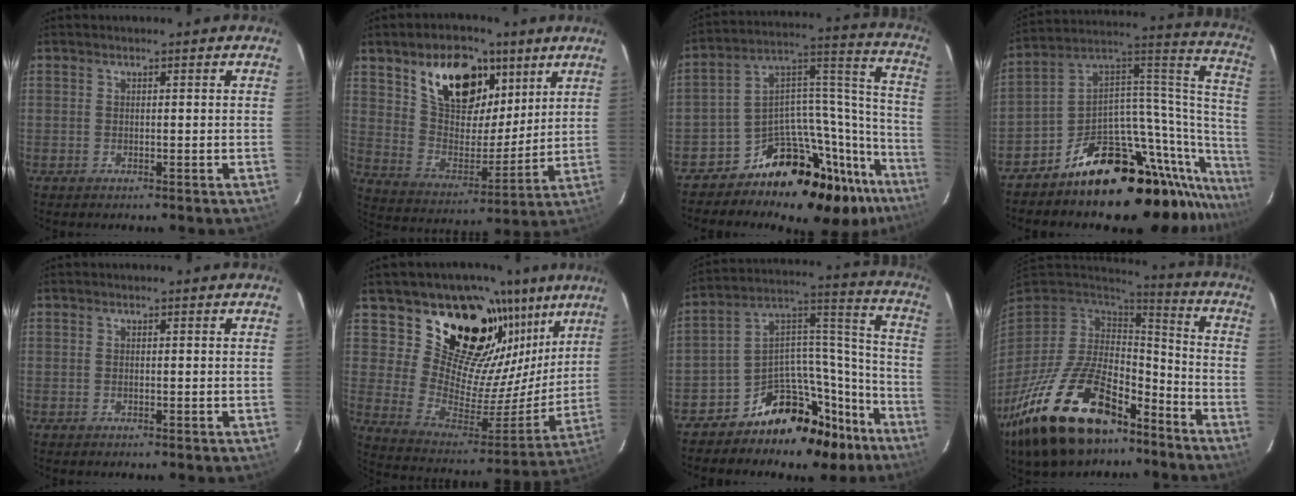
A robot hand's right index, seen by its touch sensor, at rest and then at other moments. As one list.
[{"total": 18.7, "force": [10.0, 10.5, 11.9], "torque": [-0.208, 0.024, 0.185]}, {"total": 24.1, "force": [-19.1, 11.1, 9.7], "torque": [-0.091, 0.092, -0.281]}, {"total": 29.1, "force": [-20.8, 12.0, 16.5], "torque": [-0.171, 0.067, -0.325]}, {"total": 0.5, "force": [-0.1, 0.3, 0.4], "torque": [-0.008, 0.001, -0.002]}, {"total": 26.2, "force": [16.5, 16.1, 12.4], "torque": [-0.214, -0.037, 0.291]}, {"total": 17.8, "force": [-13.5, 9.7, 6.4], "torque": [-0.094, 0.093, -0.192]}, {"total": 27.8, "force": [-17.3, 13.2, 17.2], "torque": [-0.345, -0.023, -0.276]}]